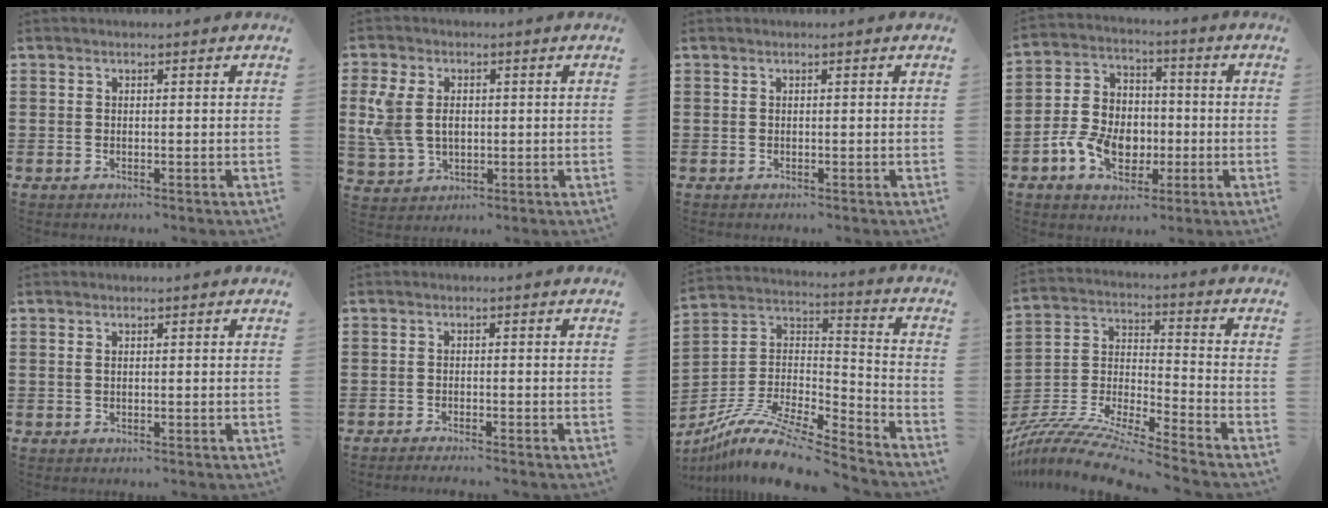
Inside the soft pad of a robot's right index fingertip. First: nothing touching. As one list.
[{"total": 5.8, "force": [0.7, 4.3, 3.8], "torque": [-0.107, 0.007, 0.006]}, {"total": 0.0}, {"total": 8.6, "force": [-2.5, 6.6, 4.9], "torque": [-0.104, 0.017, -0.044]}, {"total": 0.6, "force": [0.1, 0.3, 0.5], "torque": [-0.012, 0.001, 0.002]}, {"total": 1.2, "force": [-1.2, -0.1, 0.1], "torque": [-0.004, 0.001, -0.025]}, {"total": 11.6, "force": [-9.5, 2.5, 6.2], "torque": [-0.121, 0.024, -0.187]}, {"total": 9.5, "force": [-8.8, 0.0, 3.6], "torque": [-0.083, -0.004, -0.184]}]